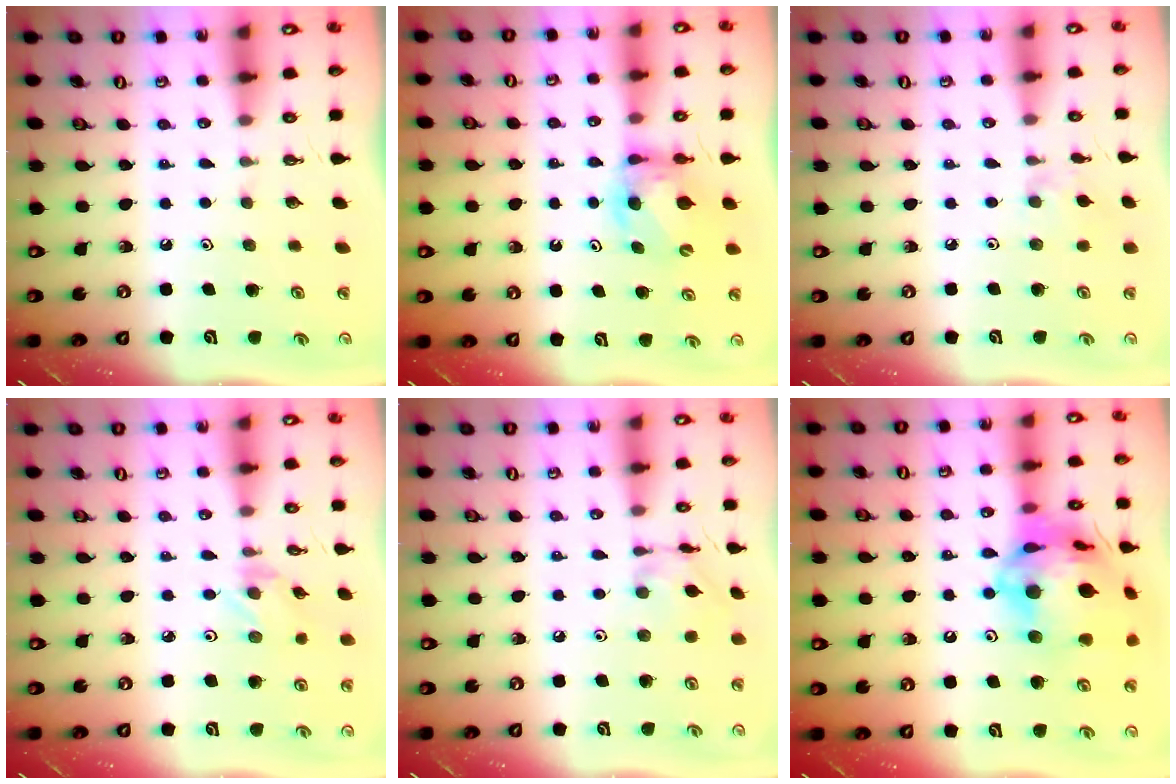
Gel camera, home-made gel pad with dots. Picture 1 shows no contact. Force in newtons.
{"total": 6.4, "press": 6.4, "slide": 0.2}
{"total": 2.6, "press": 2.6, "slide": 0.5}
{"total": 0.8, "press": 0.8, "slide": 0.1}
{"total": 5.2, "press": 5.2, "slide": 0.3}
{"total": 23.5, "press": 23.3, "slide": 2.8}